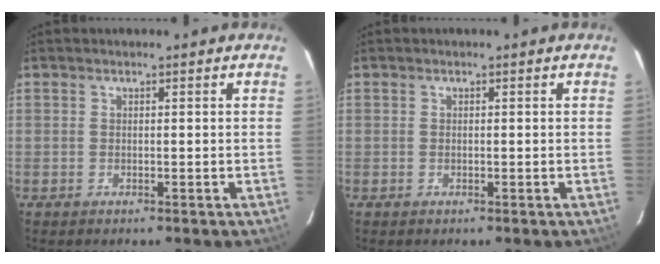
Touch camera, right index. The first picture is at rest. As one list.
[{"total": 0.0}]